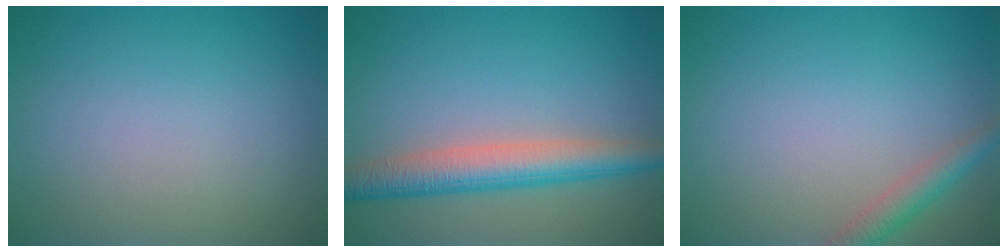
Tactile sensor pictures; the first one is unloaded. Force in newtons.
{"total": 5.1, "press": 5.1, "slide": 0.2}
{"total": 2.4, "press": 2.4, "slide": 0.1}